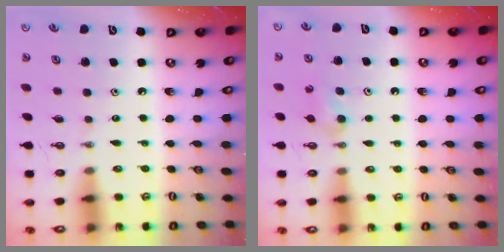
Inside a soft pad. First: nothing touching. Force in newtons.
{"total": 5.5, "press": 2.8, "slide": 4.8}